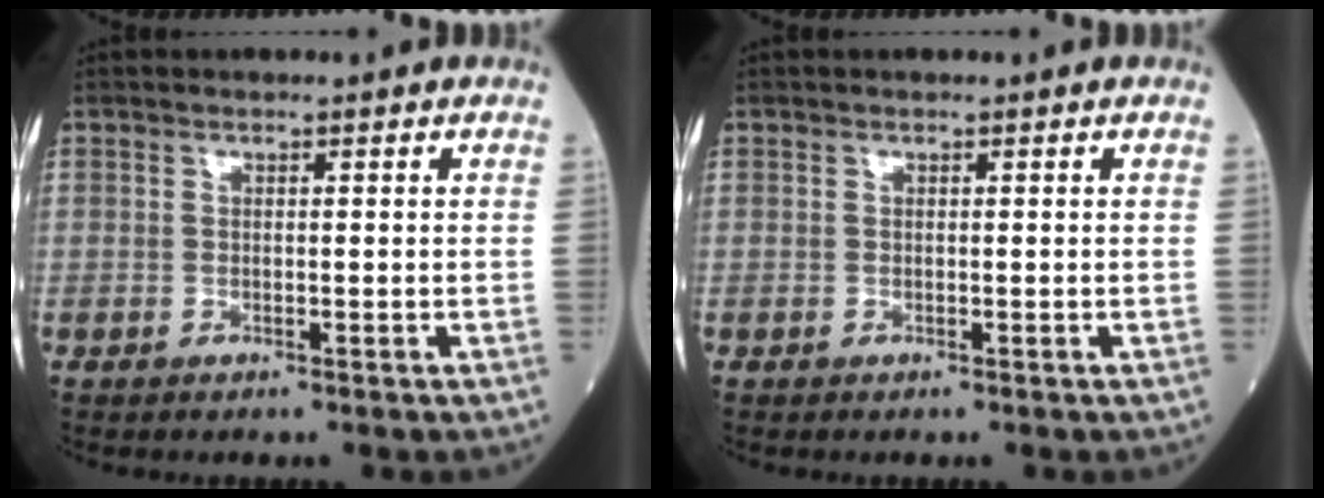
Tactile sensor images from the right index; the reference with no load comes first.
{"total": 0.0}